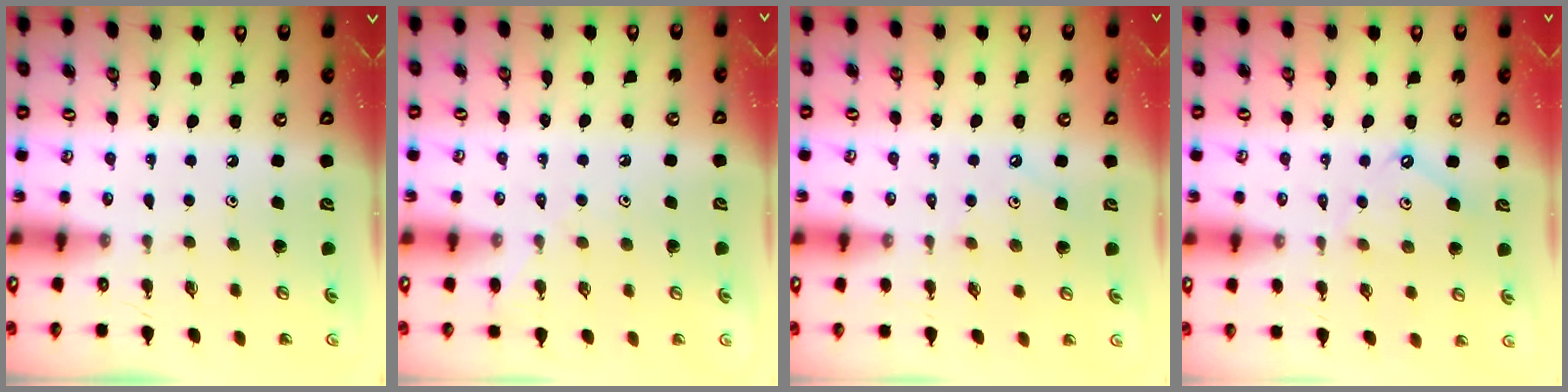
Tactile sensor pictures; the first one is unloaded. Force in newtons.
{"total": 7.1, "press": 7.1, "slide": 0.8}
{"total": 2.1, "press": 2.1, "slide": 0.4}
{"total": 6.2, "press": 6.2, "slide": 0.7}